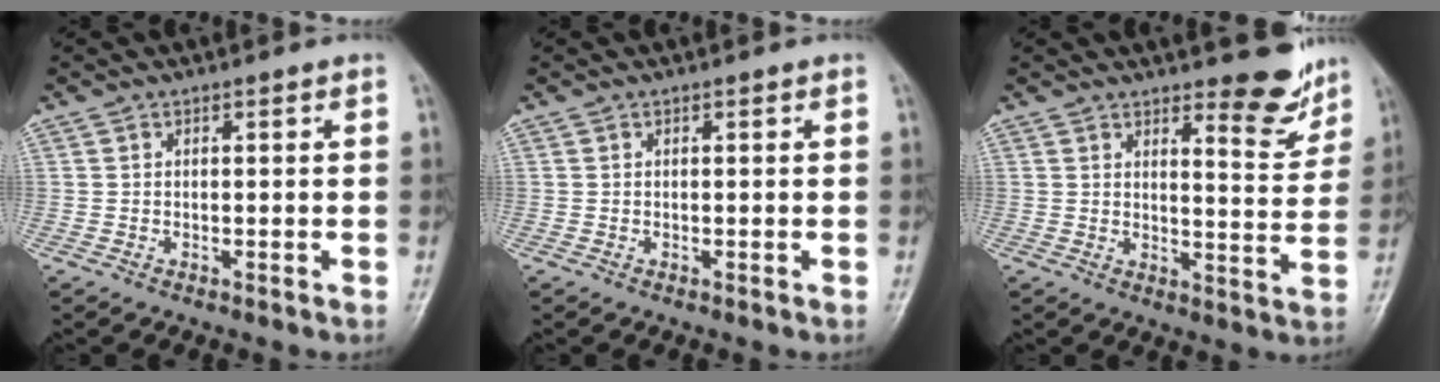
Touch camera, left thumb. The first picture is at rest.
{"total": 0.0}
{"total": 8.6, "force": [6.5, 2.6, 5.1], "torque": [-0.037, -0.051, 0.091]}